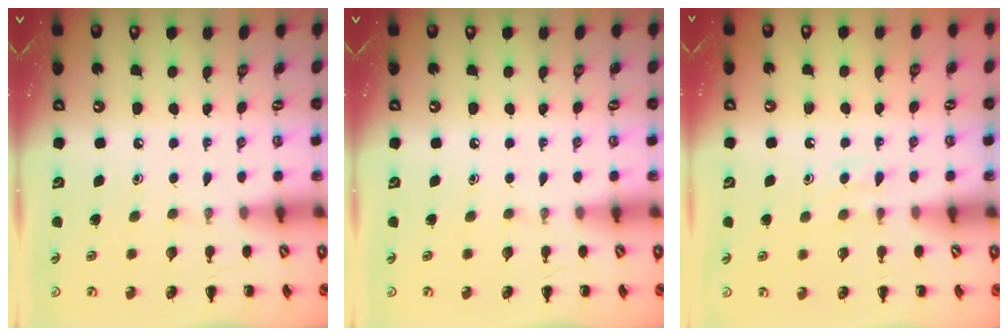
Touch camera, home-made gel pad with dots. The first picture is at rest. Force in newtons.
{"total": 0.0}
{"total": 3.7, "press": 3.5, "slide": 1.2}